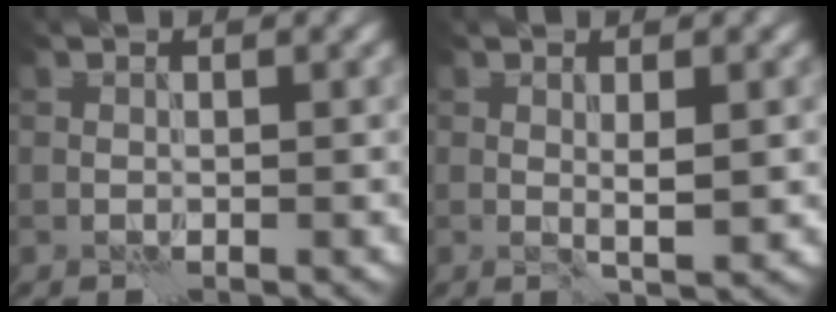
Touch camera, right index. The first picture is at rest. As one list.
[{"total": 2.0, "force": [0.2, 0.3, 2.0], "torque": [-0.033, -0.004, 0.004]}]